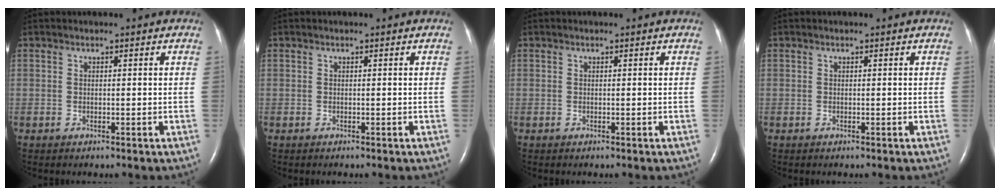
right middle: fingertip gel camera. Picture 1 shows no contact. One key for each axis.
{"total": 0.0}
{"total": 0.0}
{"total": 0.0}